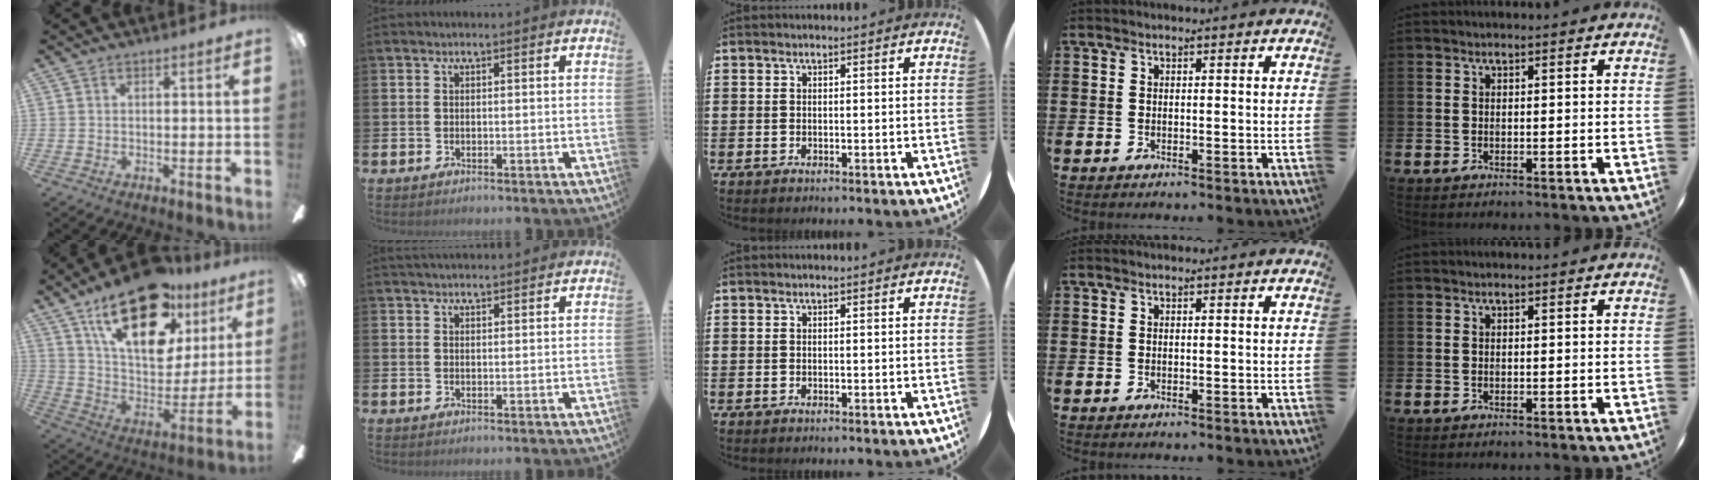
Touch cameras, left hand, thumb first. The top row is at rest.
{"thumb": {"total": 25.3, "force": [15.1, 12.4, 16.1], "torque": [-0.262, -0.081, 0.264]}, "index": {"total": 2.2, "force": [2.2, 0.3, 0.2], "torque": [0.005, -0.012, 0.038]}}